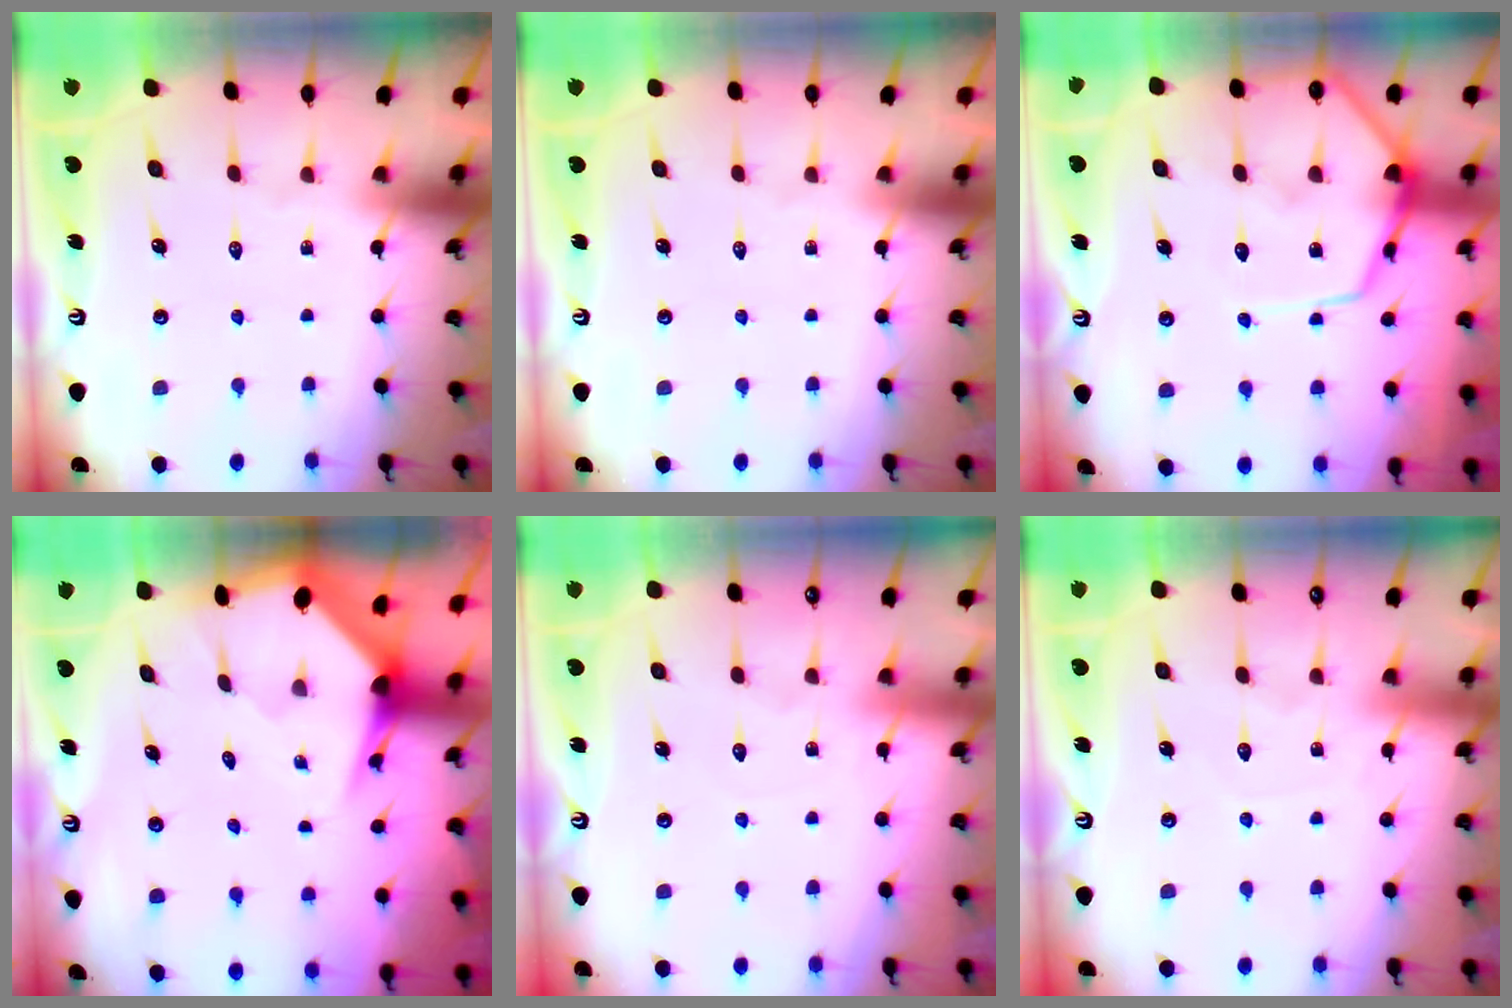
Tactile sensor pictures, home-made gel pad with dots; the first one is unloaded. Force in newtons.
{"total": 0.0}
{"total": 10.6, "press": 10.5, "slide": 1.1}
{"total": 3.7, "press": 3.7, "slide": 0.2}
{"total": 3.6, "press": 3.6, "slide": 0.4}
{"total": 3.5, "press": 3.5, "slide": 0.5}